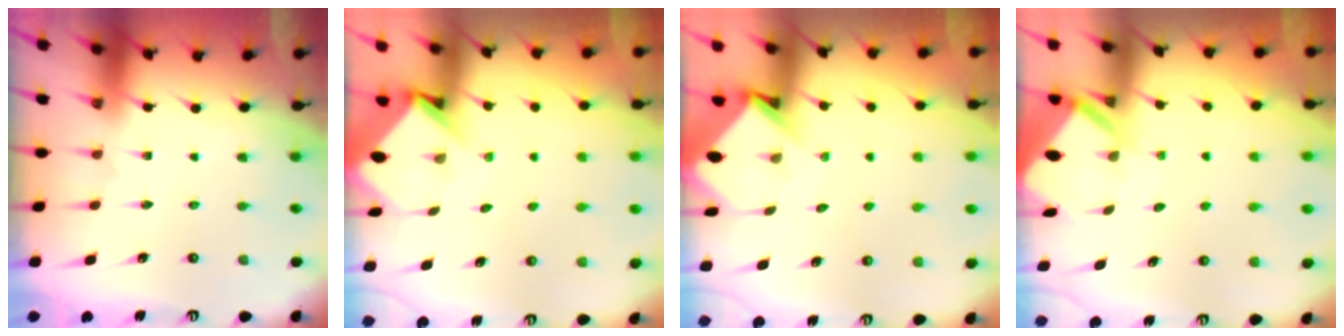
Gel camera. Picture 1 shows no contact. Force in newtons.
{"total": 3.5, "press": 3.5, "slide": 0.2}
{"total": 3.8, "press": 3.8, "slide": 0.3}
{"total": 3.2, "press": 3.2, "slide": 0.3}